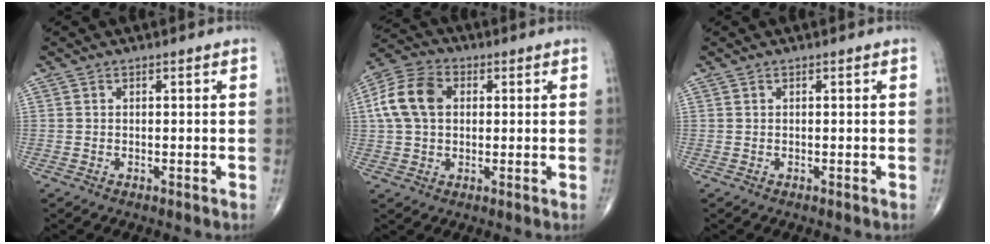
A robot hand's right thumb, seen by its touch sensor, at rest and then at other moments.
{"total": 10.6, "force": [1.7, 7.5, 7.3], "torque": [-0.141, 0.022, 0.024]}
{"total": 0.0}